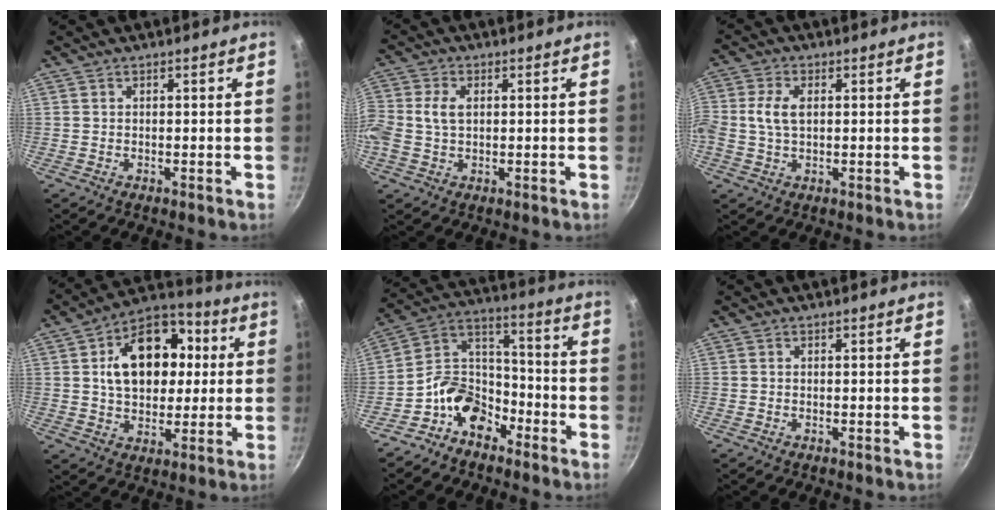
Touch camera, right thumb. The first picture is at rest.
{"total": 5.9, "force": [0.5, 4.1, 4.3], "torque": [-0.086, 0.013, 0.004]}
{"total": 5.7, "force": [0.6, 3.5, 4.5], "torque": [-0.088, 0.011, 0.007]}
{"total": 18.6, "force": [3.3, 13.0, 12.8], "torque": [-0.164, 0.022, 0.043]}
{"total": 12.0, "force": [-6.9, 8.1, 5.4], "torque": [-0.062, 0.076, -0.149]}
{"total": 0.0}